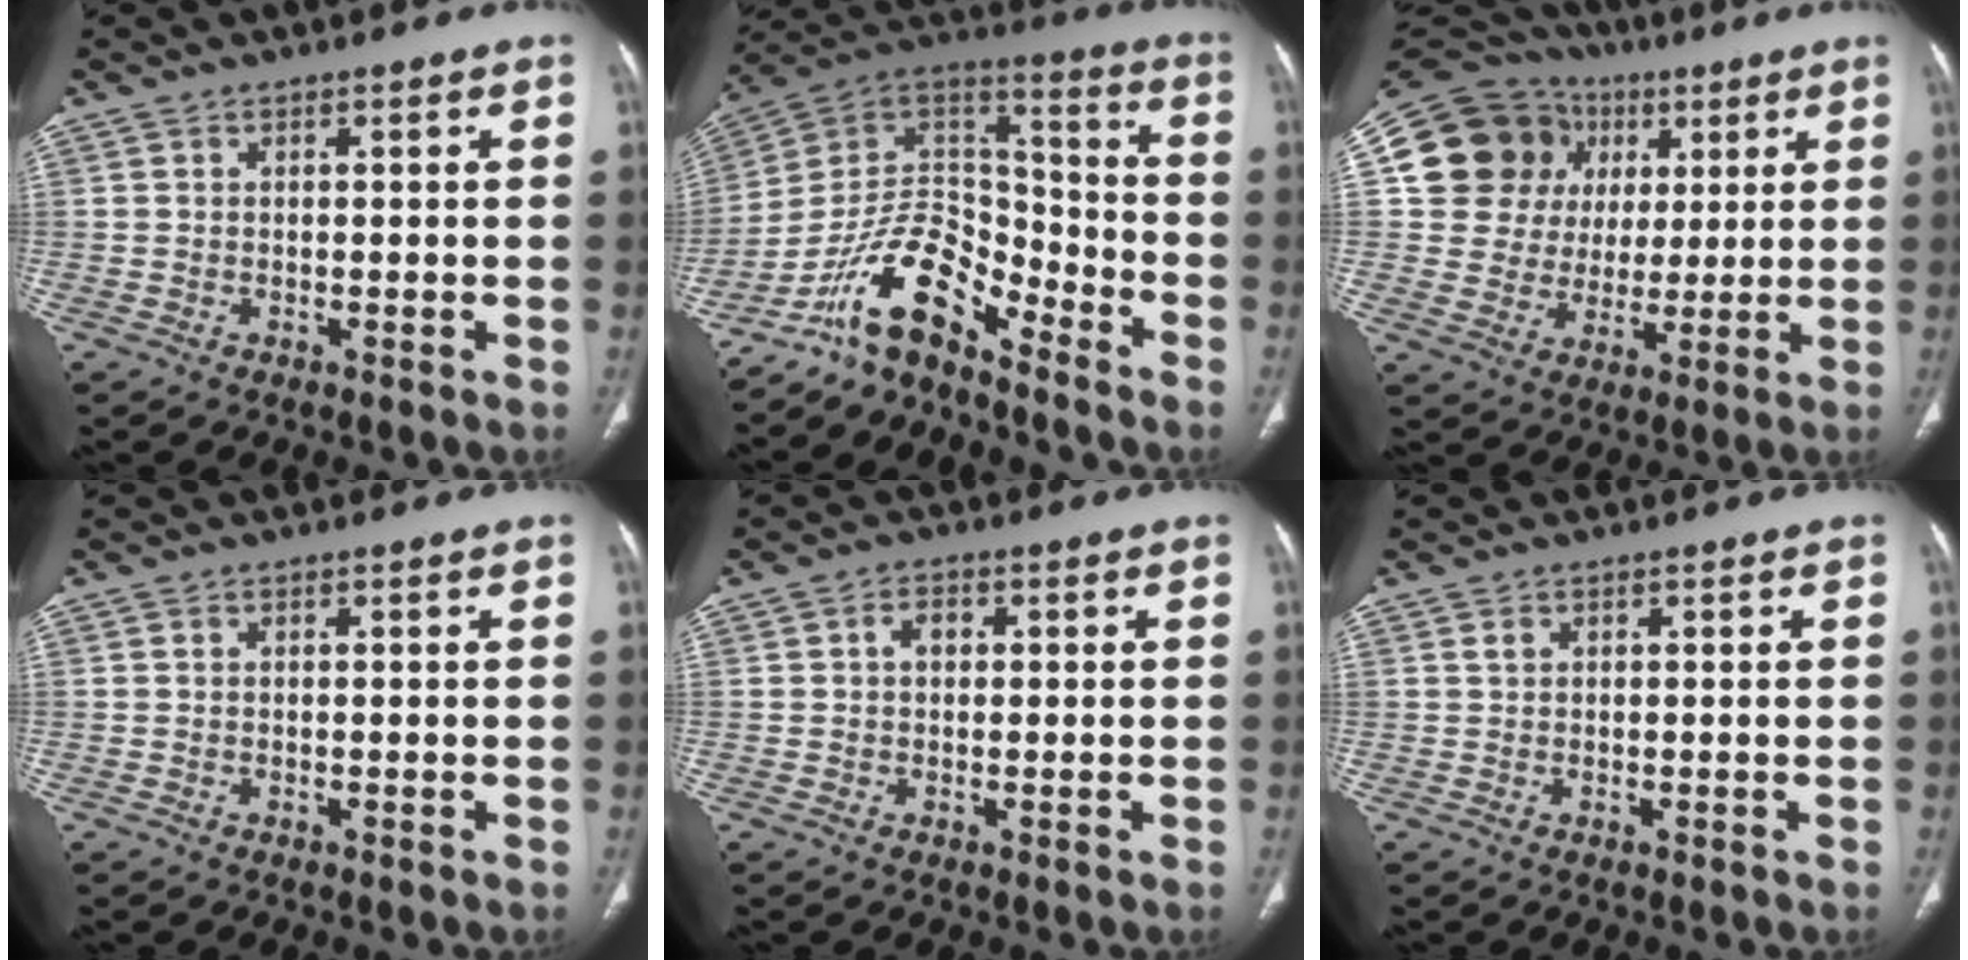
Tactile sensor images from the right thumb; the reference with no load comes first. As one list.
[{"total": 13.4, "force": [-10.4, 5.3, 6.5], "torque": [-0.100, 0.107, -0.198]}, {"total": 18.6, "force": [5.3, 16.5, 6.7], "torque": [-0.089, 0.032, 0.103]}, {"total": 0.0}, {"total": 2.2, "force": [0.3, 1.5, 1.6], "torque": [-0.022, 0.008, 0.002]}, {"total": 0.7, "force": [0.2, 0.2, 0.7], "torque": [-0.013, 0.000, 0.005]}]